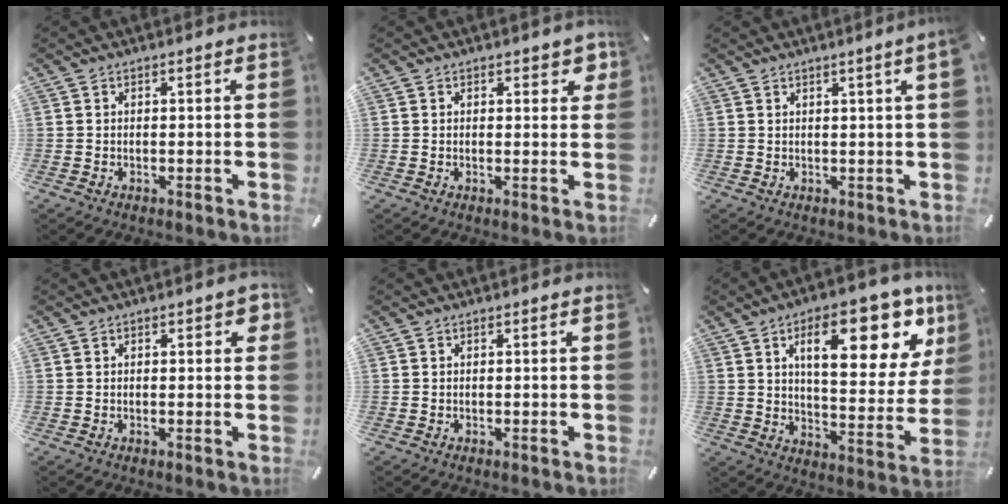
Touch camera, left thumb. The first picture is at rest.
{"total": 3.0, "force": [1.6, 1.8, 1.8], "torque": [-0.007, -0.006, 0.021]}
{"total": 2.8, "force": [1.4, -0.3, 2.4], "torque": [-0.045, -0.004, 0.023]}
{"total": 2.1, "force": [0.6, 1.1, 1.6], "torque": [-0.016, 0.000, 0.006]}
{"total": 0.0}
{"total": 21.1, "force": [10.4, 9.1, 16.0], "torque": [-0.223, -0.047, 0.159]}